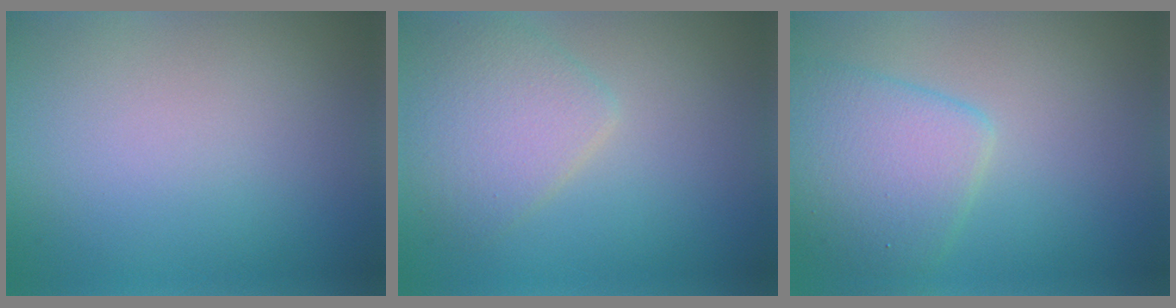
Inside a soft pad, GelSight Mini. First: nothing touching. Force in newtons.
{"total": 3.8, "press": 3.8, "slide": 0.1}
{"total": 4.8, "press": 4.8, "slide": 0.1}